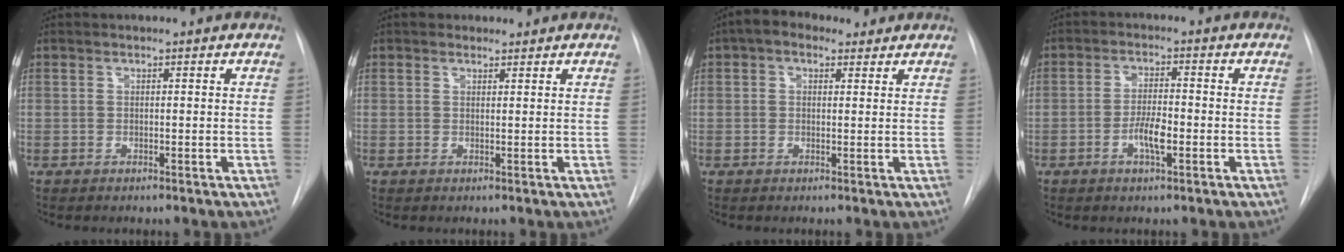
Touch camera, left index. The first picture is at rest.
{"total": 0.9, "force": [0.7, 0.6, 0.1], "torque": [-0.003, 0.003, 0.008]}
{"total": 4.3, "force": [2.7, 2.6, 2.2], "torque": [-0.040, 0.029, 0.042]}
{"total": 4.4, "force": [-1.6, 1.1, 4.0], "torque": [-0.076, 0.002, -0.029]}